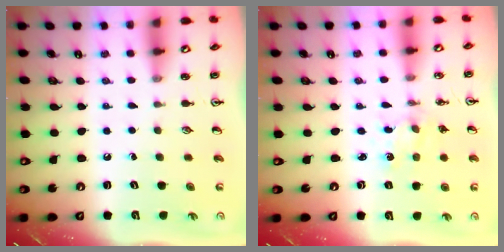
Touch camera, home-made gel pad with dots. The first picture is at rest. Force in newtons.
{"total": 0.7, "press": 0.7, "slide": 0.1}